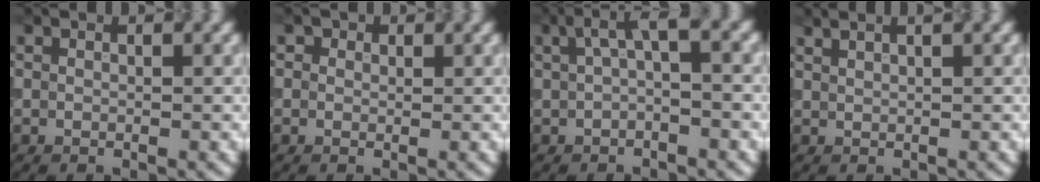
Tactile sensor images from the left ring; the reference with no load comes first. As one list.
[{"total": 1.0, "force": [0.5, 0.8, 0.3], "torque": [-0.002, -0.005, -0.002]}, {"total": 3.1, "force": [0.8, 0.9, 2.9], "torque": [-0.049, 0.014, 0.007]}, {"total": 2.2, "force": [1.6, 0.8, 1.3], "torque": [-0.007, 0.006, 0.008]}]